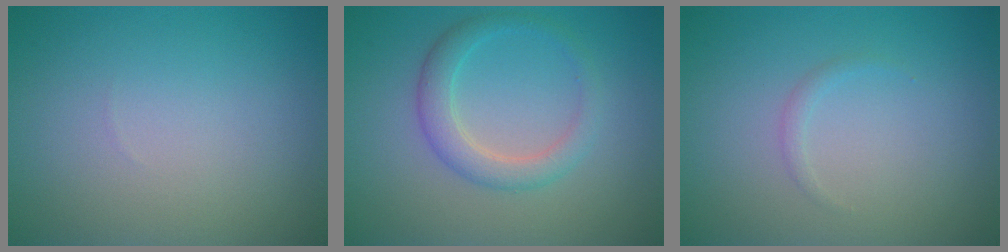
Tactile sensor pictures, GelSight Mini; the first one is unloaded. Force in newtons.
{"total": 2.8, "press": 2.8, "slide": 0.1}
{"total": 0.6, "press": 0.6, "slide": 0.1}